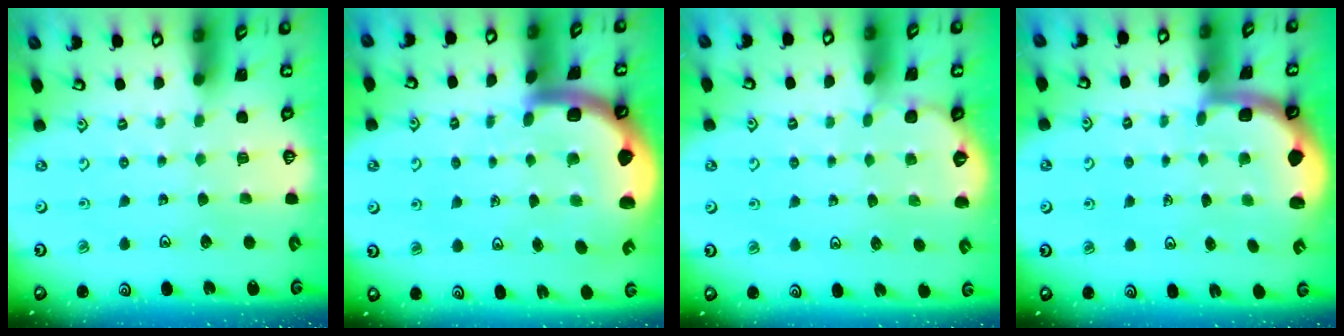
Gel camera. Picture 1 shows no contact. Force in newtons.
{"total": 7.5, "press": 7.3, "slide": 1.8}
{"total": 1.4, "press": 1.4, "slide": 0.1}
{"total": 1.7, "press": 1.7, "slide": 0.3}